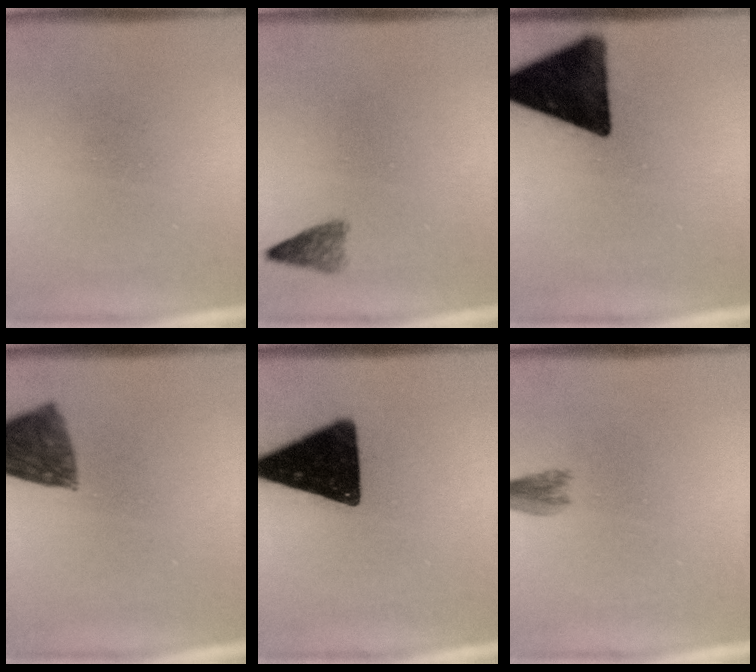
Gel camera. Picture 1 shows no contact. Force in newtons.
{"total": 1.9}
{"total": 16.0}
{"total": 9.0}
{"total": 17.5}
{"total": 2.3}